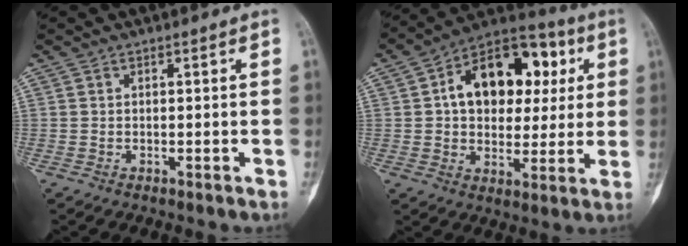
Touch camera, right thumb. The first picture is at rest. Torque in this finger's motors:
{"motor_torque": [1.45, 2.54, 1.54, 0.24, 0.10]}